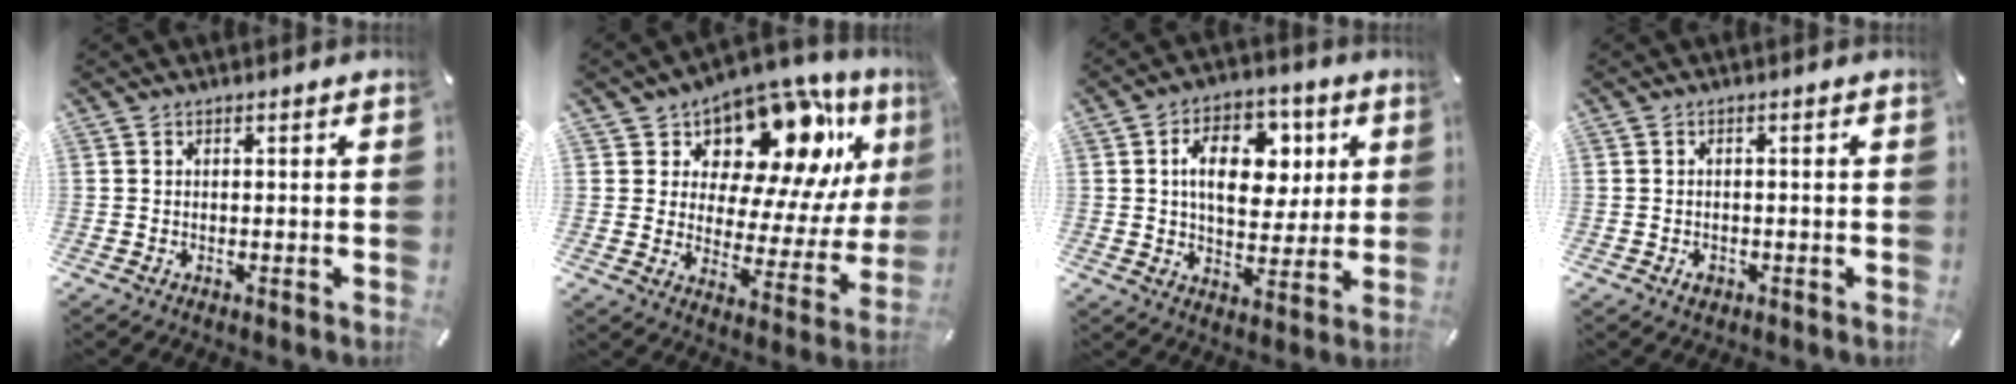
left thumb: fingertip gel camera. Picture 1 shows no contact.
{"total": 15.1, "force": [10.4, 8.1, 7.4], "torque": [-0.111, -0.089, 0.174]}
{"total": 14.4, "force": [3.9, 9.6, 10.0], "torque": [-0.144, 0.002, 0.067]}
{"total": 1.9, "force": [-0.9, 1.4, 0.9], "torque": [-0.018, 0.005, -0.017]}